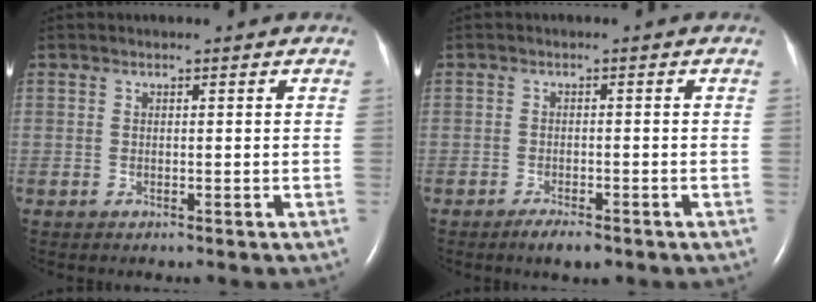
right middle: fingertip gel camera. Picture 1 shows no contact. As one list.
[{"total": 2.9, "force": [-2.1, 0.7, 1.9], "torque": [-0.037, -0.004, -0.031]}]